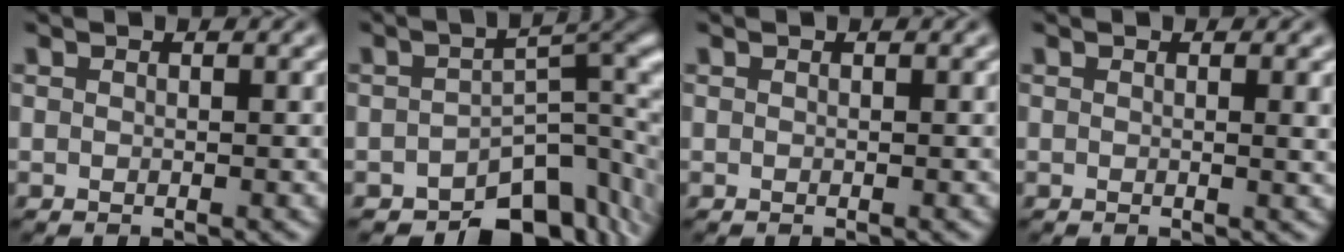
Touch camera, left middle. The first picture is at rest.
{"total": 9.8, "force": [-5.2, 5.4, 6.2], "torque": [-0.052, -0.017, -0.078]}
{"total": 0.0}
{"total": 1.6, "force": [0.3, 0.4, 1.5], "torque": [-0.015, 0.000, 0.001]}